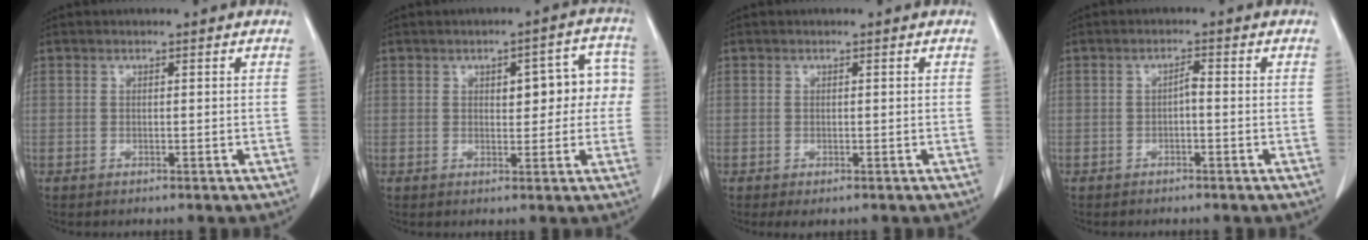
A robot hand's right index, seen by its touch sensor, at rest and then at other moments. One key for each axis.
{"total": 7.4, "fx": 1.1, "fy": 3.2, "fz": 6.6, "tx": -0.068, "ty": 0.036, "tz": 0.013}
{"total": 0.9, "fx": -0.4, "fy": 0.7, "fz": 0.4, "tx": -0.005, "ty": 0.000, "tz": -0.004}
{"total": 1.4, "fx": -0.4, "fy": 0.3, "fz": 1.3, "tx": -0.023, "ty": 0.004, "tz": -0.007}